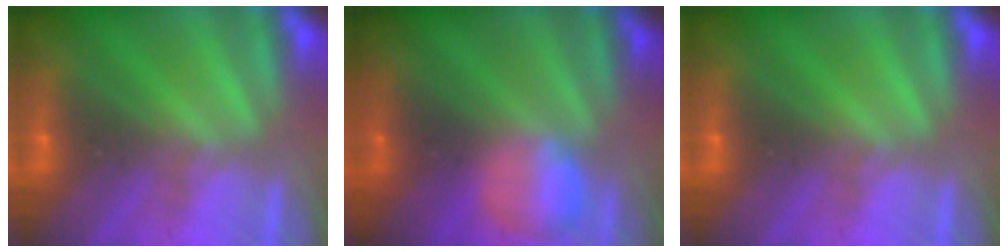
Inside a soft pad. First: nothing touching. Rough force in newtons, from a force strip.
{"total": 2.4}
{"total": 0.0}